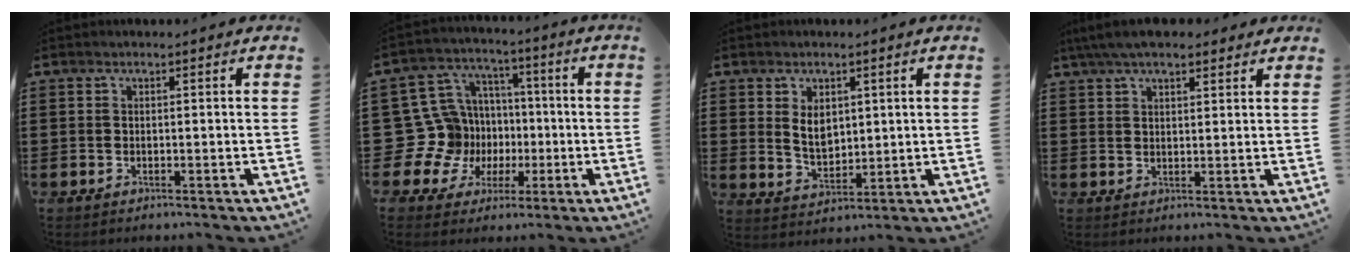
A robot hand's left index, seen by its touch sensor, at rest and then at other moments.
{"total": 14.3, "force": [-1.7, 13.5, 4.4], "torque": [-0.164, 0.004, -0.003]}
{"total": 4.2, "force": [1.7, 2.7, 2.7], "torque": [-0.045, 0.000, 0.027]}
{"total": 5.5, "force": [4.3, 1.7, 3.0], "torque": [-0.070, 0.001, 0.080]}